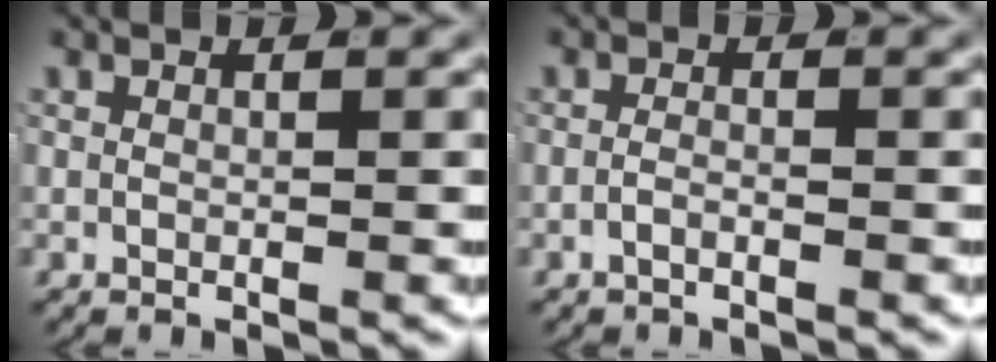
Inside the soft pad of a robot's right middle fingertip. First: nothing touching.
{"total": 1.2, "force": [-1.0, 0.0, 0.6], "torque": [-0.013, -0.004, -0.019]}